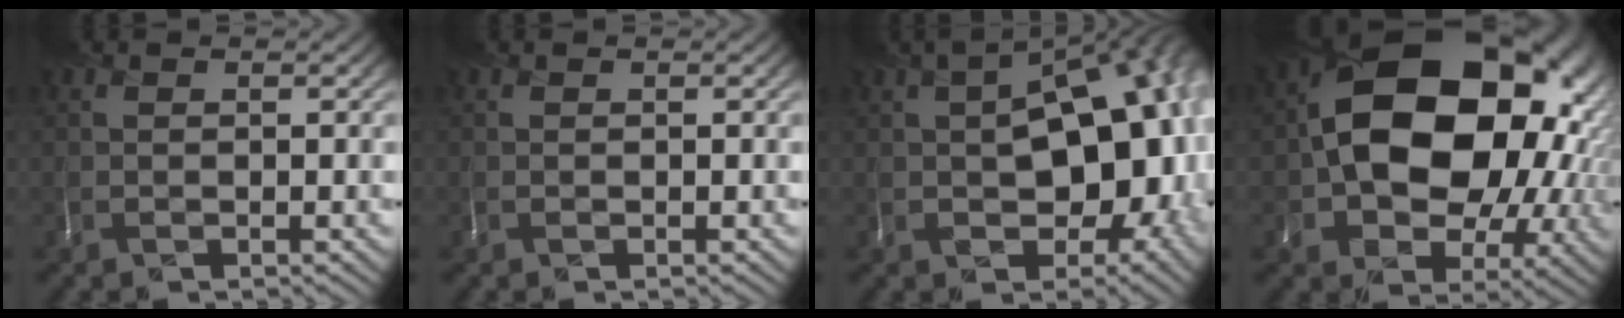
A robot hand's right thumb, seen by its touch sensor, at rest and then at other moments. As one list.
[{"total": 0.0}, {"total": 16.8, "force": [-1.6, 9.9, 13.5], "torque": [-0.150, -0.016, -0.018]}, {"total": 19.4, "force": [1.9, 14.1, 13.2], "torque": [-0.215, -0.028, 0.057]}]